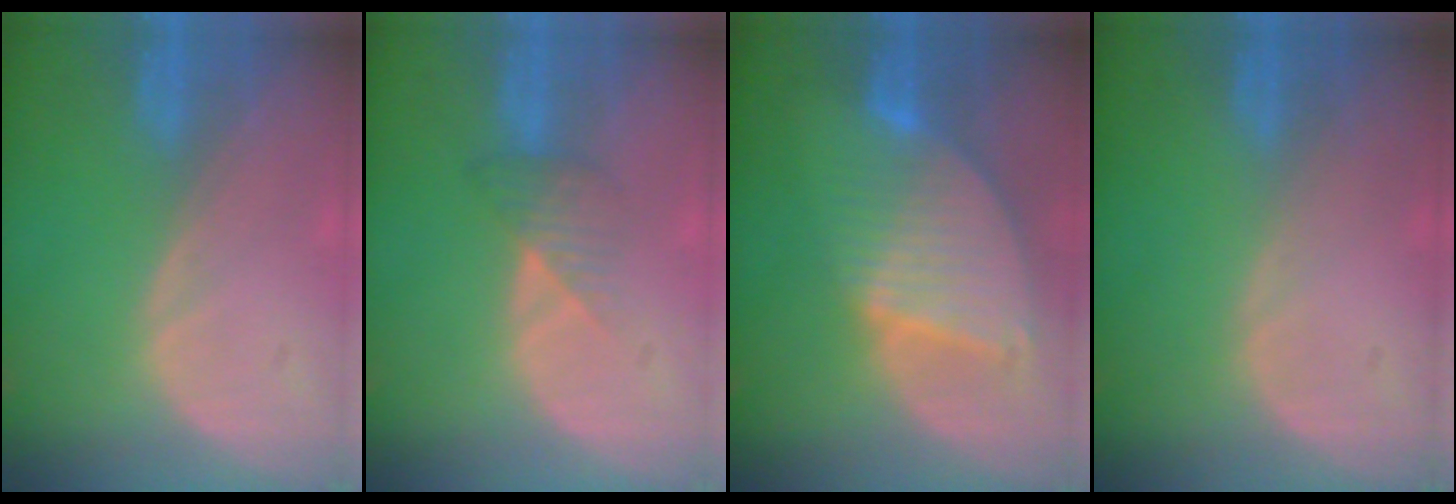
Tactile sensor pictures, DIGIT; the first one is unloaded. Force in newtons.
{"total": 3.3, "press": 3.0, "slide": 1.2}
{"total": 9.2, "press": 7.8, "slide": 4.9}
{"total": 0.0}